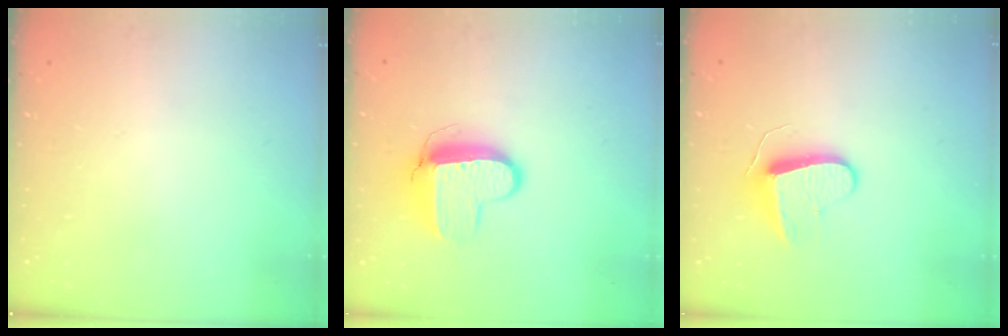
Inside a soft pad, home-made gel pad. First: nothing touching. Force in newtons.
{"total": 9.9, "press": 9.9, "slide": 0.9}
{"total": 8.9, "press": 8.9, "slide": 0.7}